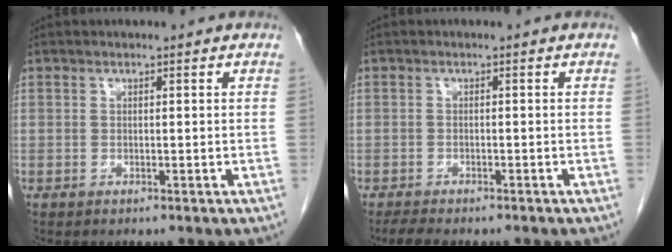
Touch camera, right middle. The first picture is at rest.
{"total": 3.7, "force": [-3.1, 1.0, 1.7], "torque": [-0.035, -0.012, -0.042]}